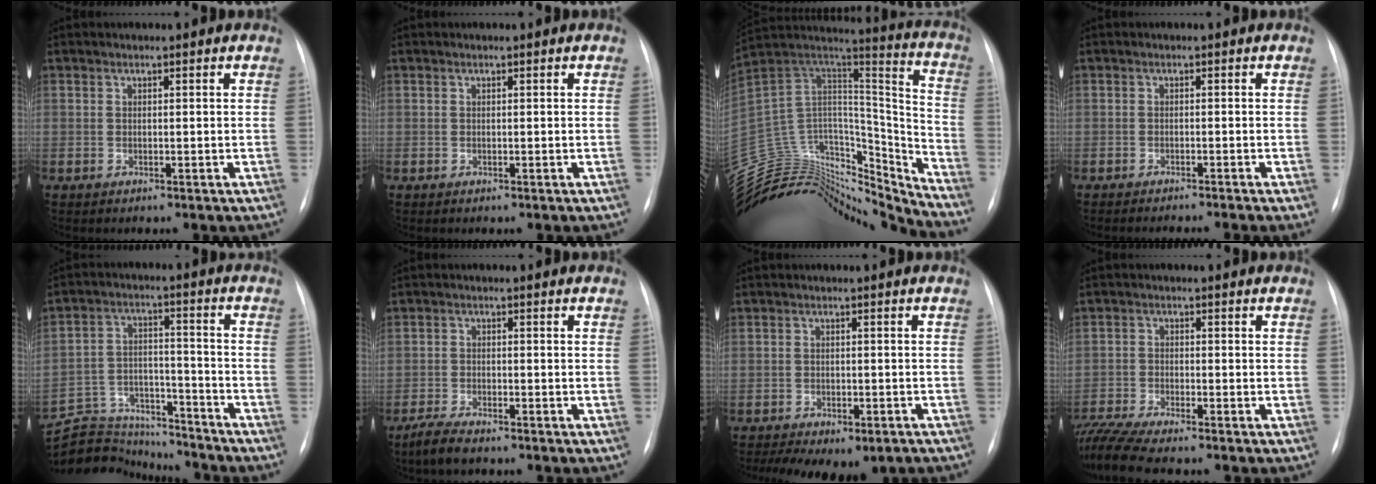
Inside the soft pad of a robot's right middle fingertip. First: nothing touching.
{"total": 0.0}
{"total": 31.1, "force": [-28.9, 7.6, 8.6], "torque": [-0.177, 0.039, -0.450]}
{"total": 5.2, "force": [-4.5, -0.9, 2.6], "torque": [-0.015, -0.005, -0.061]}
{"total": 11.4, "force": [-11.0, 2.9, 0.8], "torque": [-0.015, 0.027, -0.176]}
{"total": 3.8, "force": [-3.0, 0.6, 2.2], "torque": [-0.052, -0.010, -0.054]}
{"total": 11.9, "force": [-8.3, 5.6, 6.4], "torque": [-0.112, 0.002, -0.103]}
{"total": 7.7, "force": [-6.9, -0.7, 3.3], "torque": [-0.062, -0.018, -0.122]}